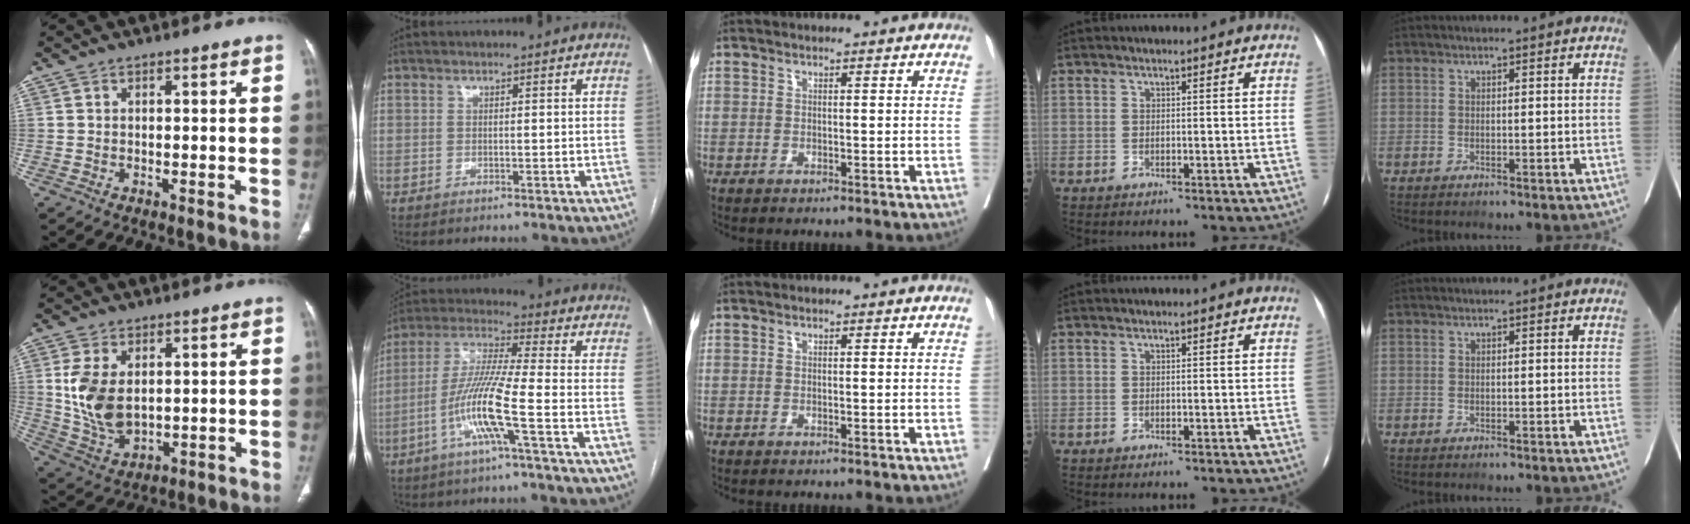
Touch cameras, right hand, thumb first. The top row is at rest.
{"thumb": {"total": 10.8, "force": [1.7, 6.6, 8.3], "torque": [-0.158, -0.013, 0.047]}, "index": {"total": 11.2, "force": [-3.9, -0.5, 10.4], "torque": [-0.214, -0.001, -0.083]}}